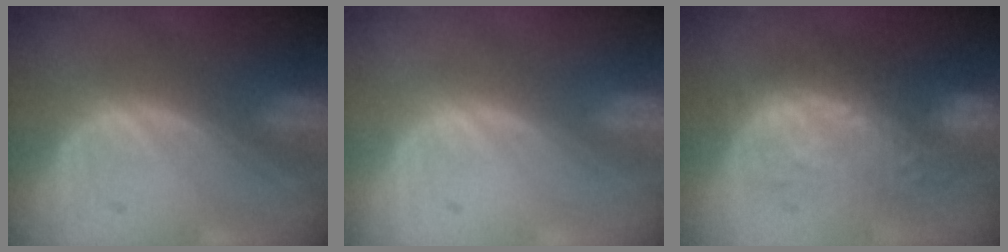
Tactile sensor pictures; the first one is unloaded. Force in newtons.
{"total": 0.0}
{"total": 9.6, "press": 9.1, "slide": 3.0}